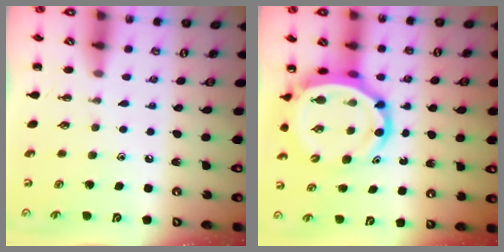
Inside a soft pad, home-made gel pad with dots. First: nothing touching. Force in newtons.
{"total": 11.1, "press": 10.6, "slide": 3.4}